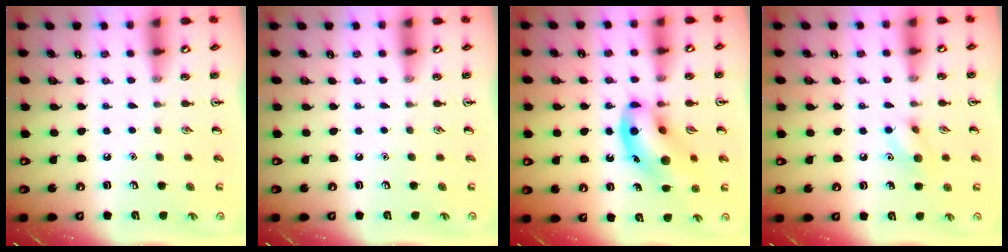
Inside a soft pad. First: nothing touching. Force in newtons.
{"total": 0.0}
{"total": 14.6, "press": 14.3, "slide": 2.6}
{"total": 7.9, "press": 7.8, "slide": 1.6}